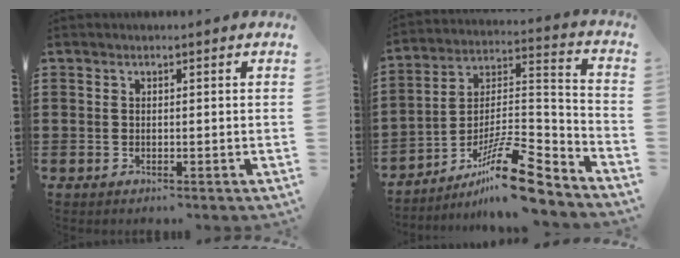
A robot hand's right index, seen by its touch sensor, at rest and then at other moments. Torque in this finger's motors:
{"motor_torque": [0.25, -0.40, 0.50, 0.11]}